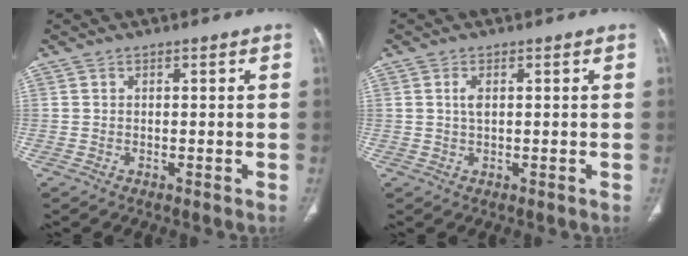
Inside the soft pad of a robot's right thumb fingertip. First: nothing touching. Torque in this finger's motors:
{"motor_torque": [0.69, 0.62, 0.37, -0.16, -0.01]}